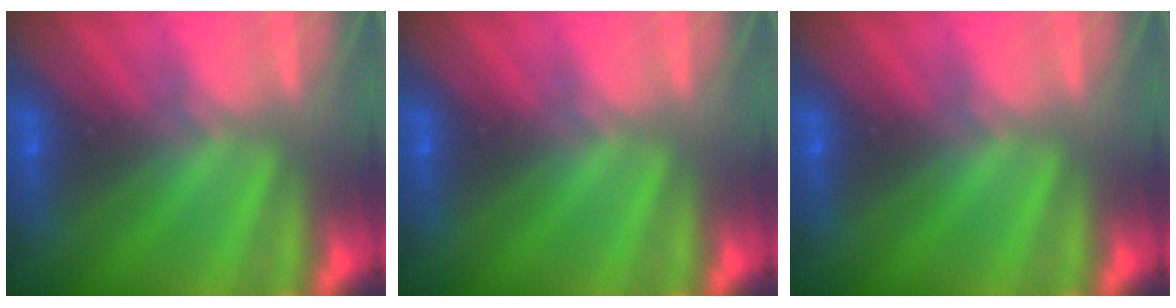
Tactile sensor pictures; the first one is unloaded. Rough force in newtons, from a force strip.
{"total": 0.0}
{"total": 0.0}